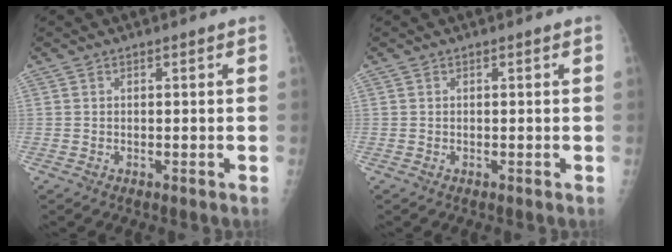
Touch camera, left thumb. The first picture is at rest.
{"total": 0.0}